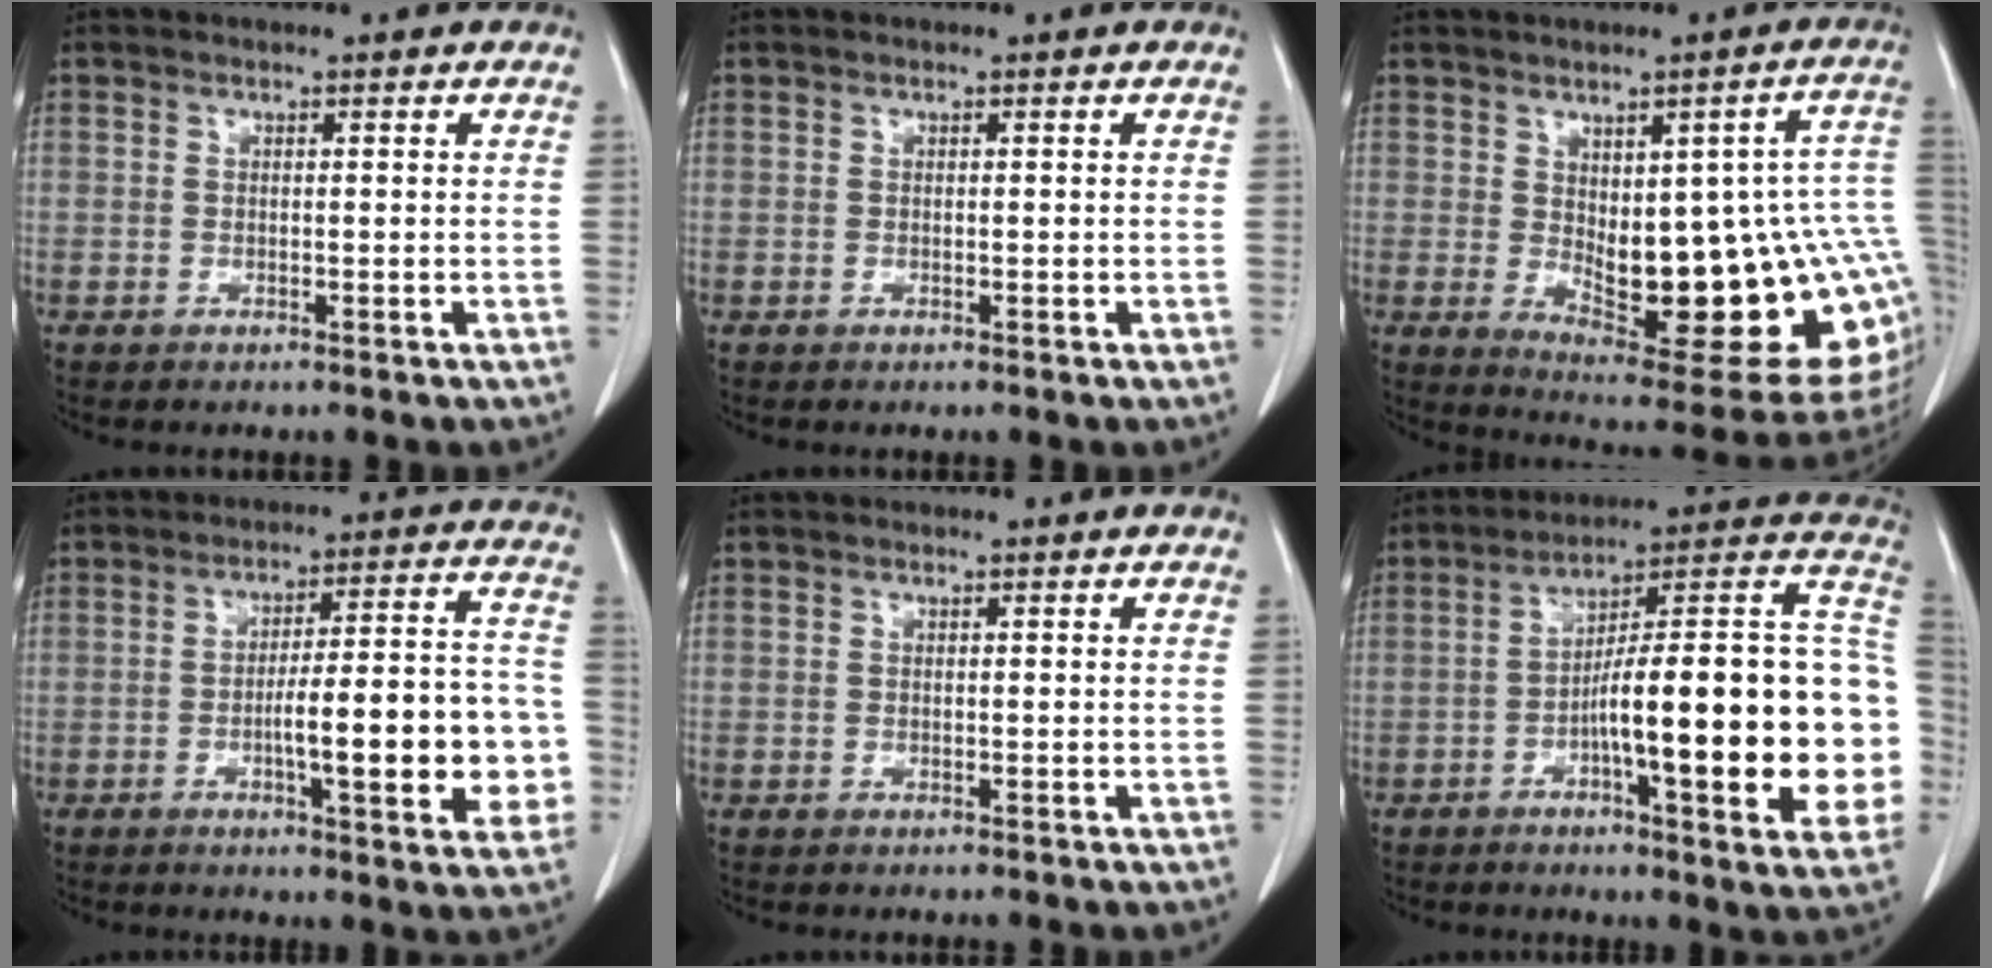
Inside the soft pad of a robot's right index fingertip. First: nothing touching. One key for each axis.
{"total": 0.0}
{"total": 23.6, "fx": -1.5, "fy": 6.7, "fz": 22.5, "tx": -0.229, "ty": 0.001, "tz": 0.004}
{"total": 15.7, "fx": -3.4, "fy": 2.9, "fz": 15.0, "tx": -0.192, "ty": 0.023, "tz": -0.042}
{"total": 0.0}
{"total": 26.6, "fx": -4.0, "fy": 3.5, "fz": 26.1, "tx": -0.286, "ty": 0.024, "tz": -0.064}